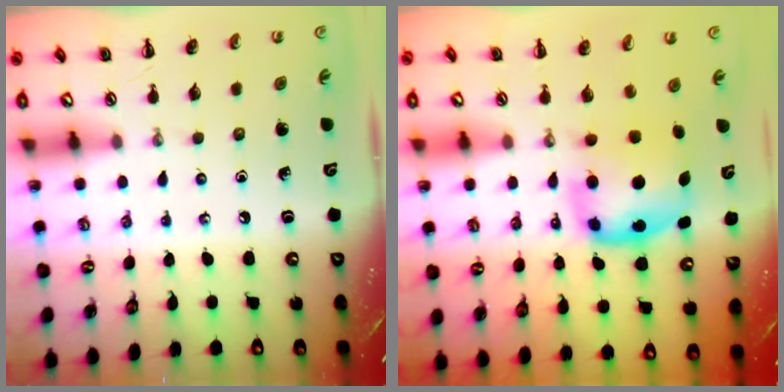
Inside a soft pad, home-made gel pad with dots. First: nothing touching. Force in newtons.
{"total": 6.0, "press": 5.9, "slide": 0.7}